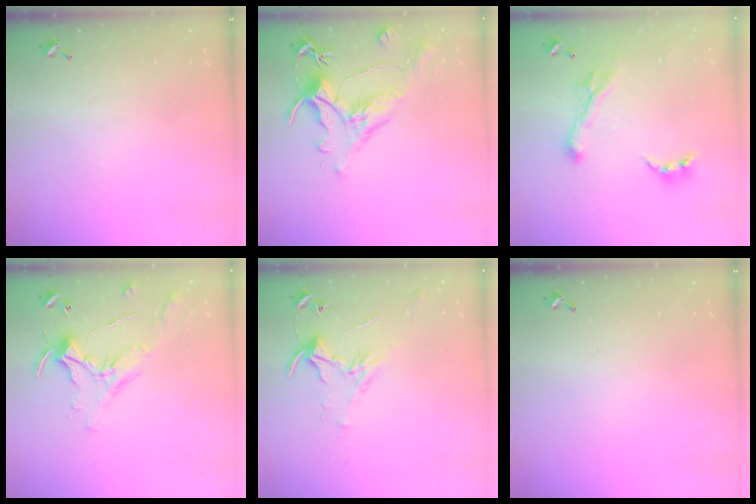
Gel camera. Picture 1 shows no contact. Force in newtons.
{"total": 1.6, "press": 0.4, "slide": 1.5}
{"total": 2.8, "press": 2.5, "slide": 1.3}
{"total": 0.7, "press": 0.5, "slide": 0.4}
{"total": 2.1, "press": 2.1, "slide": 0.1}
{"total": 0.0}